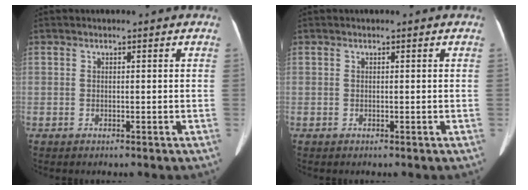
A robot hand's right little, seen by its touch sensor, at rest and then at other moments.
{"total": 0.0}